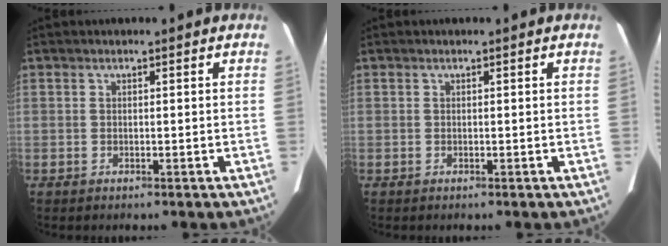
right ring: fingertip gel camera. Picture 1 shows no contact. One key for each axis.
{"total": 0.0}